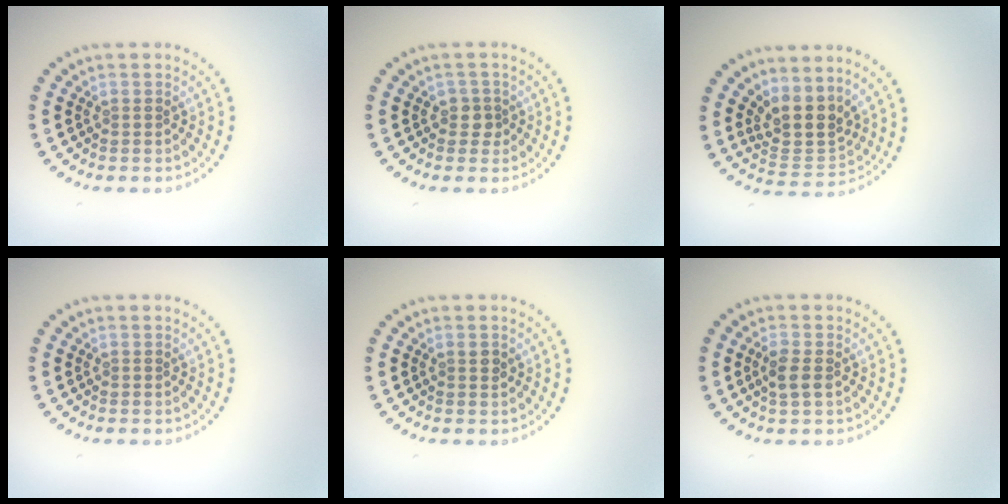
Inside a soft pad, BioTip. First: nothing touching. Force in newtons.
{"total": 1.5, "press": 1.2, "slide": 0.9}
{"total": 3.7, "press": 2.9, "slide": 2.4}
{"total": 0.0}
{"total": 0.9, "press": 0.8, "slide": 0.3}
{"total": 1.9, "press": 1.8, "slide": 0.6}